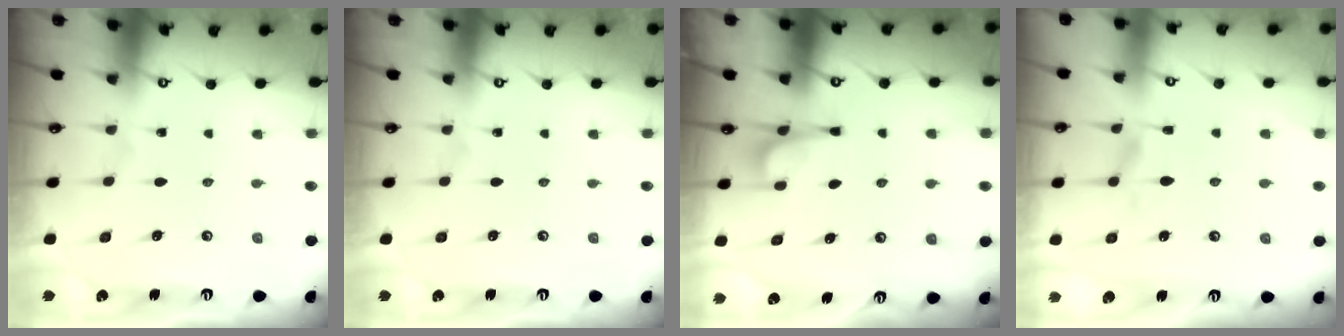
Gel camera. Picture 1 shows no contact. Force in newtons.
{"total": 0.0}
{"total": 5.0, "press": 5.0, "slide": 0.7}
{"total": 1.4, "press": 1.0, "slide": 1.0}